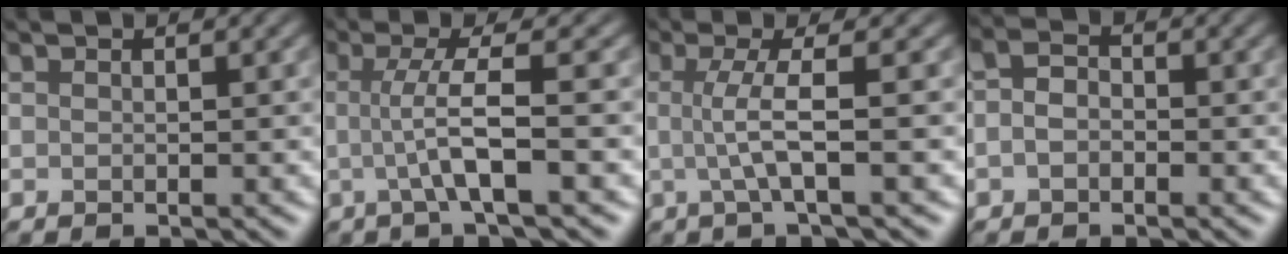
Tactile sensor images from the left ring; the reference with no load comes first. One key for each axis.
{"total": 4.7, "fx": -0.3, "fy": 0.8, "fz": 4.6, "tx": -0.080, "ty": 0.000, "tz": -0.010}
{"total": 3.9, "fx": 0.0, "fy": 0.7, "fz": 3.8, "tx": -0.067, "ty": 0.000, "tz": -0.006}
{"total": 1.9, "fx": -0.5, "fy": 1.3, "fz": 1.3, "tx": -0.026, "ty": 0.004, "tz": -0.016}